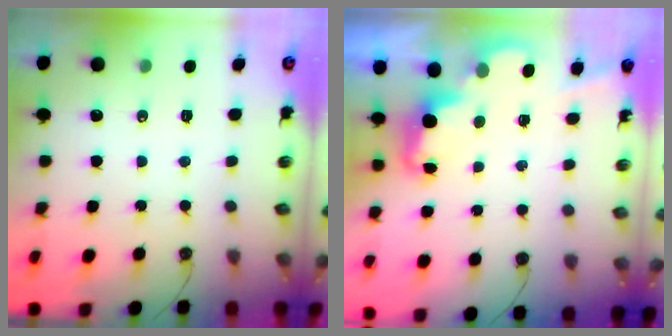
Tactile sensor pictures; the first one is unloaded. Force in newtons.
{"total": 2.5, "press": 2.5, "slide": 0.5}